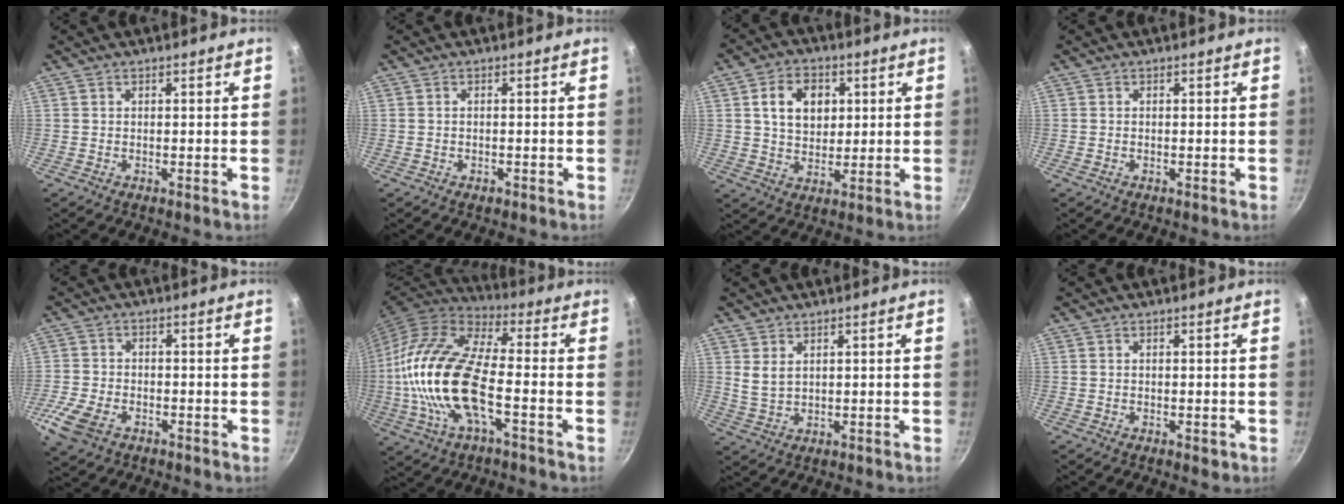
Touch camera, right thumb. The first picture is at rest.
{"total": 0.9, "force": [-0.5, 0.5, 0.6], "torque": [-0.011, 0.003, -0.007]}
{"total": 8.5, "force": [2.1, 6.3, 5.3], "torque": [-0.066, -0.001, 0.035]}
{"total": 0.0}
{"total": 7.7, "force": [-3.6, 4.8, 4.8], "torque": [-0.111, 0.008, -0.072]}
{"total": 20.8, "force": [-3.5, 8.6, 18.6], "torque": [-0.369, 0.026, -0.081]}
{"total": 3.3, "force": [1.6, 1.8, 2.3], "torque": [-0.043, -0.012, 0.037]}
{"total": 1.0, "force": [-0.2, 0.5, 0.9], "torque": [-0.011, -0.002, -0.001]}